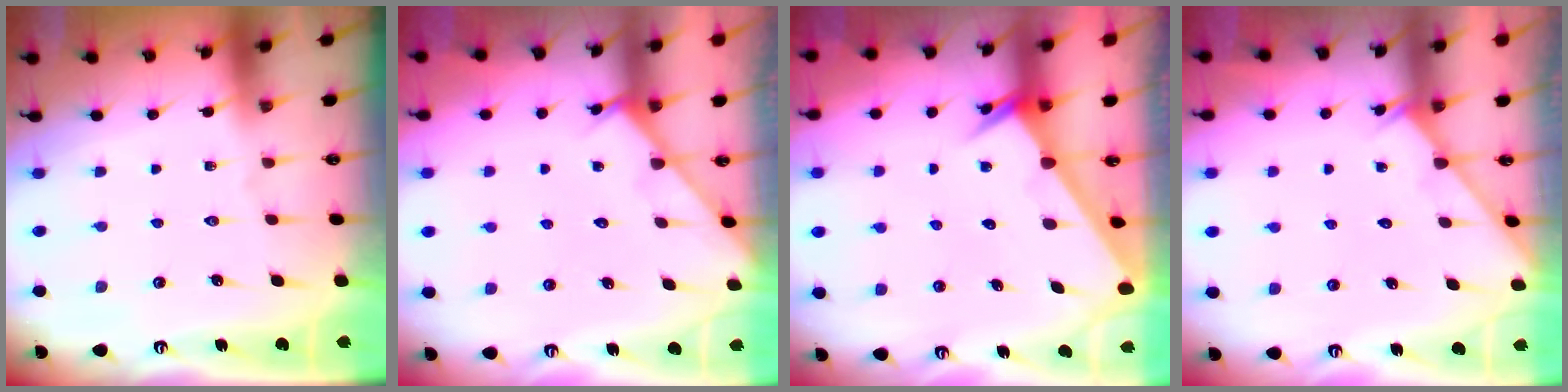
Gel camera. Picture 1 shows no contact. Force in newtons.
{"total": 4.0, "press": 3.9, "slide": 0.3}
{"total": 2.2, "press": 2.2, "slide": 0.1}
{"total": 2.6, "press": 2.5, "slide": 0.3}